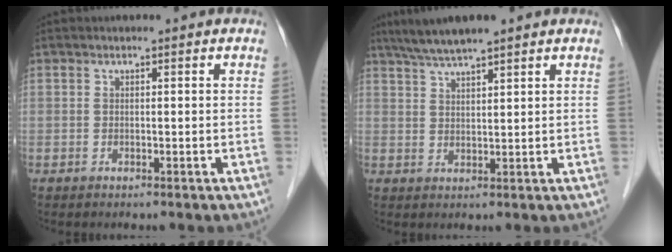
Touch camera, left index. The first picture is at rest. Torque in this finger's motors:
{"motor_torque": [0.07, -0.02, 0.14, 0.03]}